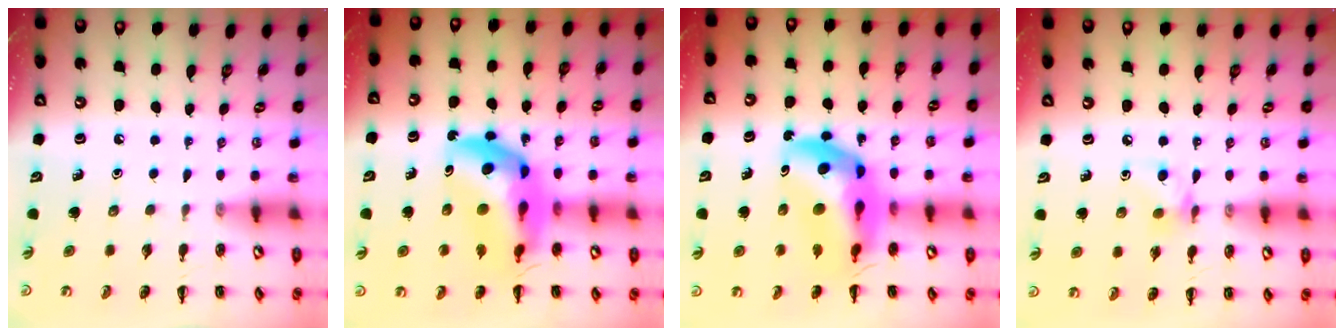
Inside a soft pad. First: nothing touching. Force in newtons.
{"total": 17.0, "press": 16.4, "slide": 4.7}
{"total": 15.9, "press": 15.3, "slide": 4.5}
{"total": 5.8, "press": 5.7, "slide": 0.6}